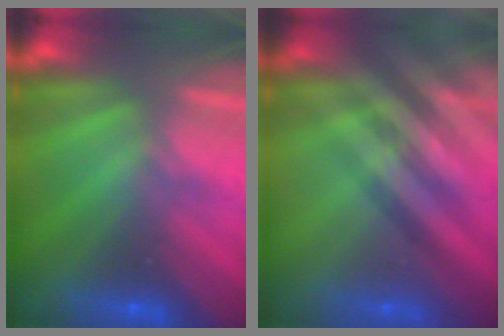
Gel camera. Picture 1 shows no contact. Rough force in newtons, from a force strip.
{"total": 2.4}